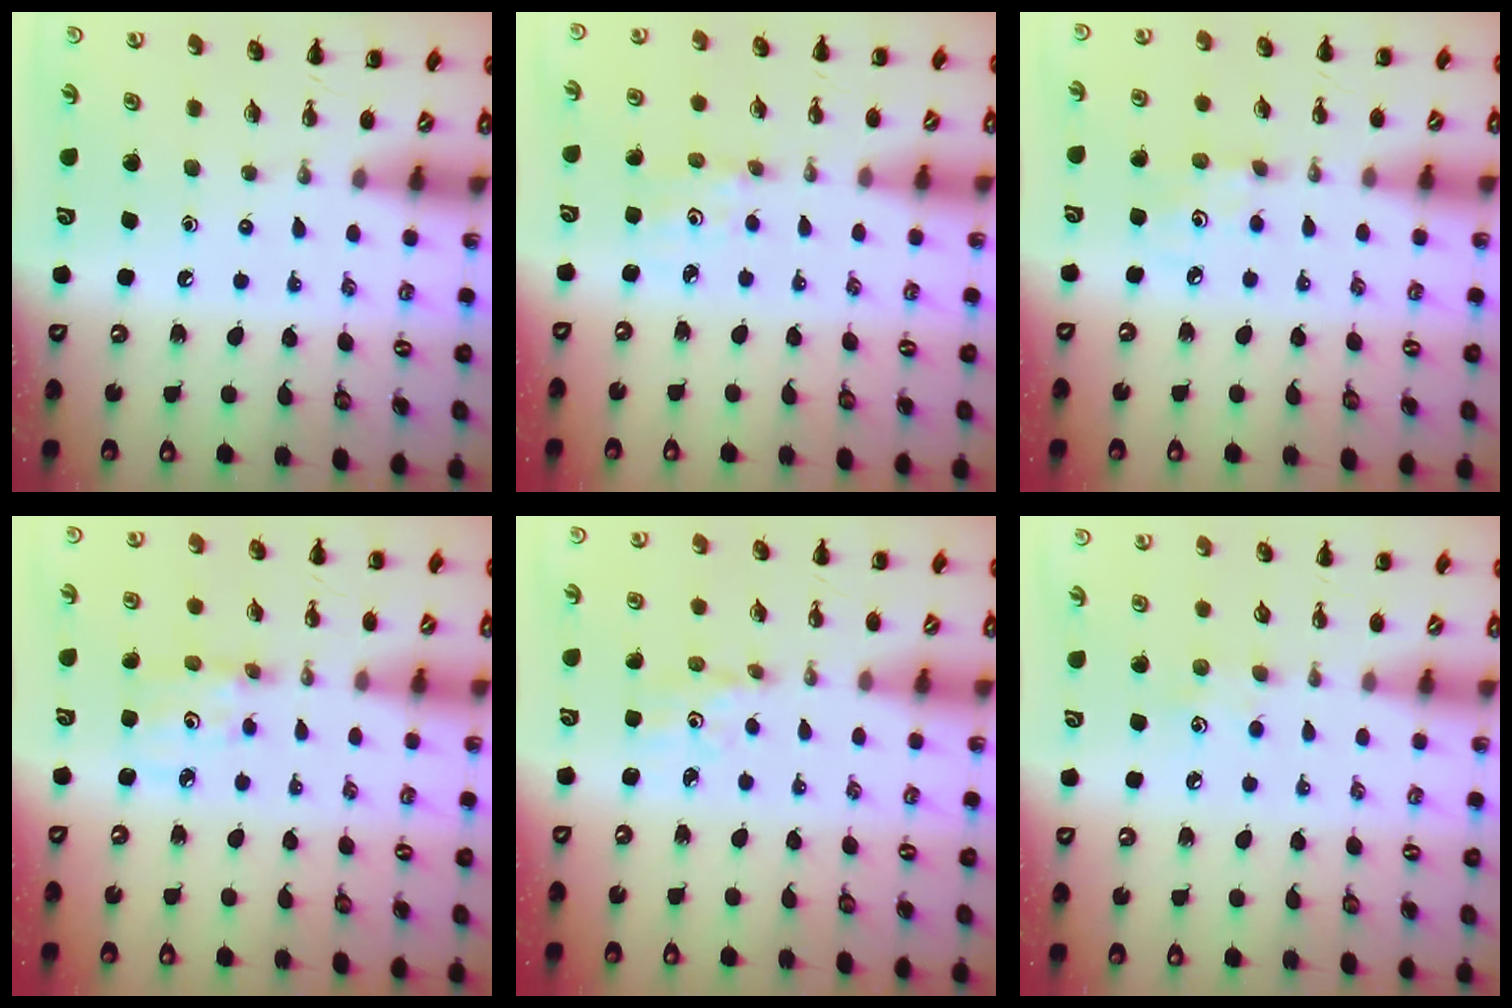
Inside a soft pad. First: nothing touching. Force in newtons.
{"total": 1.2, "press": 1.1, "slide": 0.4}
{"total": 3.4, "press": 3.3, "slide": 0.8}
{"total": 2.8, "press": 2.8, "slide": 0.4}
{"total": 2.3, "press": 2.2, "slide": 0.7}
{"total": 4.3, "press": 4.2, "slide": 1.1}